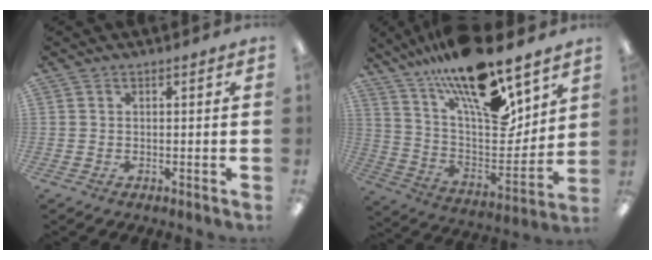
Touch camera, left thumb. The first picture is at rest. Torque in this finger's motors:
{"motor_torque": [2.84, 2.17, 1.84, -0.94, 0.20]}